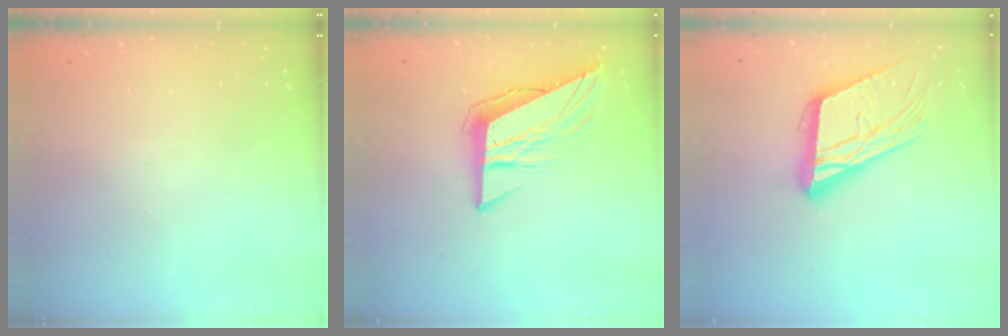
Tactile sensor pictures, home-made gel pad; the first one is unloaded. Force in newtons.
{"total": 9.9, "press": 9.9, "slide": 0.8}
{"total": 18.4, "press": 18.1, "slide": 2.9}